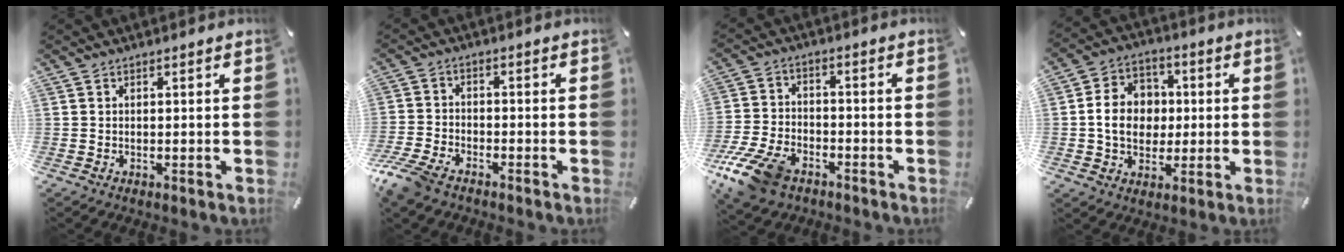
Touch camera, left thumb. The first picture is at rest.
{"total": 6.6, "force": [-5.3, 2.7, 2.7], "torque": [-0.075, 0.014, -0.108]}
{"total": 11.7, "force": [-7.8, 6.5, 6.0], "torque": [-0.120, 0.040, -0.144]}
{"total": 10.8, "force": [-0.1, 9.2, 5.6], "torque": [-0.106, 0.019, 0.001]}